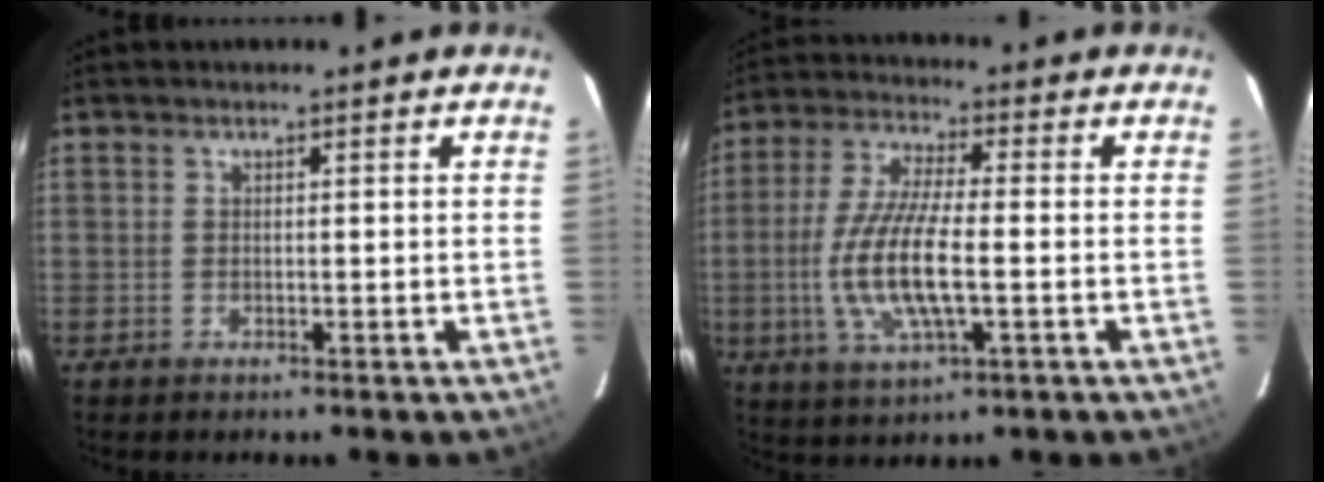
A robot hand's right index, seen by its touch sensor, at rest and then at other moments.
{"total": 12.8, "force": [-2.3, 3.6, 12.0], "torque": [-0.253, -0.007, -0.046]}